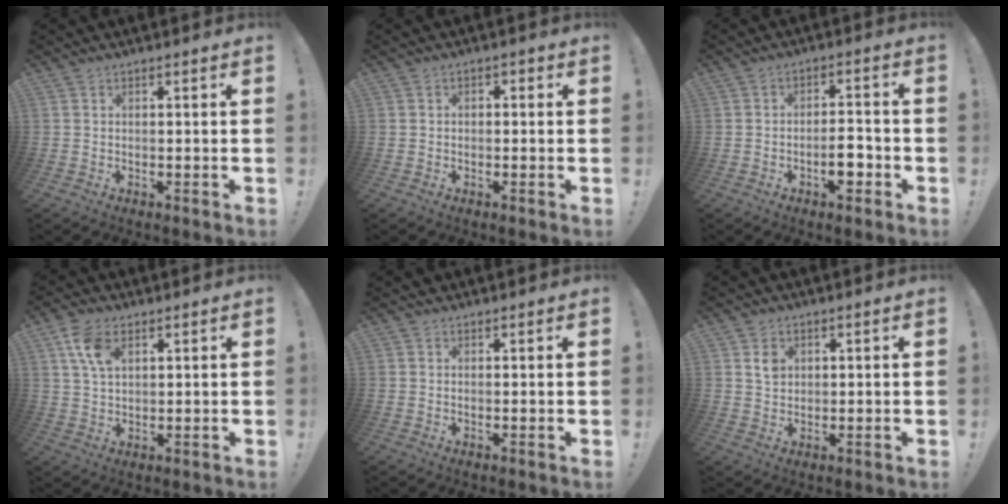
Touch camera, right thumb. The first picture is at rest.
{"total": 1.5, "force": [-1.0, 1.0, 0.5], "torque": [-0.008, 0.007, -0.020]}
{"total": 6.6, "force": [-2.9, 3.2, 5.0], "torque": [-0.057, 0.016, -0.049]}
{"total": 8.0, "force": [3.9, 4.3, 5.5], "torque": [-0.104, -0.011, 0.072]}
{"total": 0.9, "force": [0.9, 0.1, -0.1], "torque": [0.016, -0.007, 0.015]}
{"total": 3.4, "force": [1.5, 2.6, 1.6], "torque": [-0.007, -0.008, 0.023]}